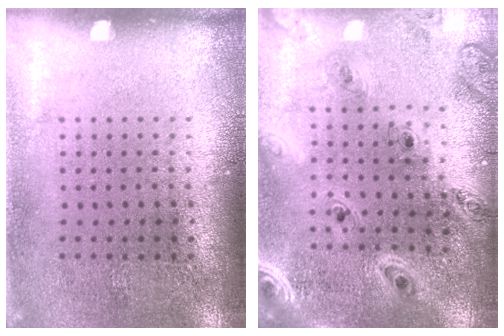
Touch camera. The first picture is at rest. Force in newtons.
{"total": 1.6, "press": 1.6, "slide": 0.3}